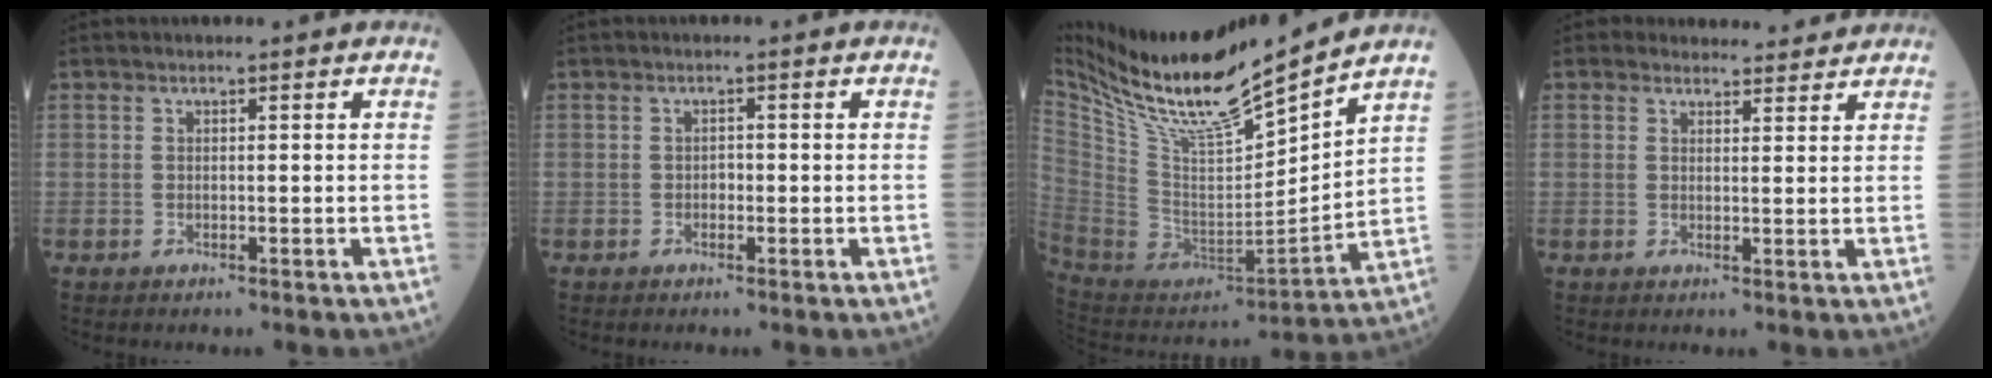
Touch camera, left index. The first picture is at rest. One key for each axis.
{"total": 0.8, "fx": -0.2, "fy": 0.6, "fz": 0.5, "tx": -0.005, "ty": 0.003, "tz": -0.007}
{"total": 20.2, "fx": 17.1, "fy": 0.7, "fz": 10.7, "tx": -0.201, "ty": -0.014, "tz": 0.321}
{"total": 4.7, "fx": 4.4, "fy": 1.7, "fz": 0.1, "tx": 0.008, "ty": 0.008, "tz": 0.049}